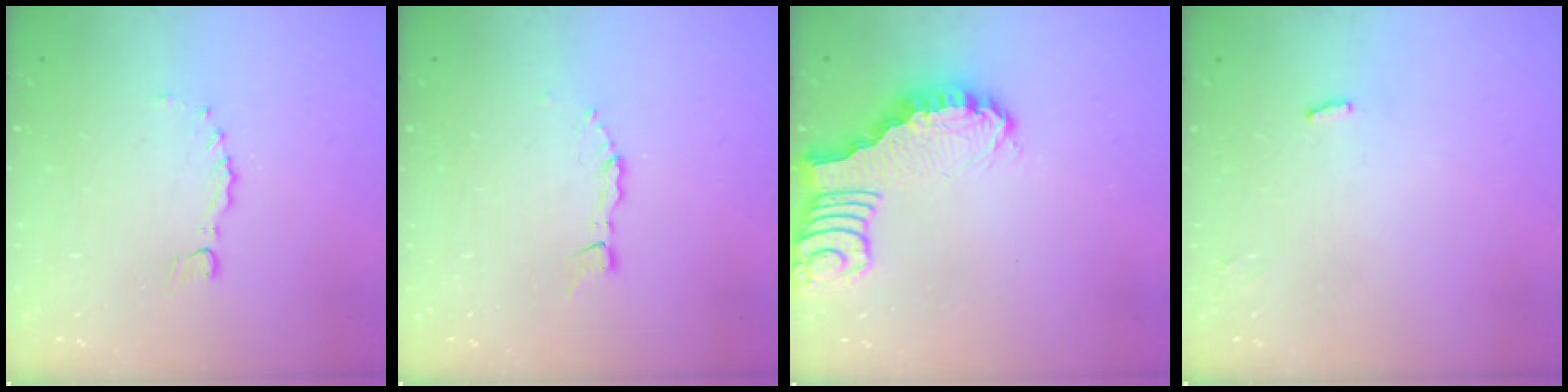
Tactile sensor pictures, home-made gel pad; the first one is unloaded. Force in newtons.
{"total": 2.0, "press": 2.0, "slide": 0.2}
{"total": 2.1, "press": 2.1, "slide": 0.2}
{"total": 3.3, "press": 3.3, "slide": 0.1}